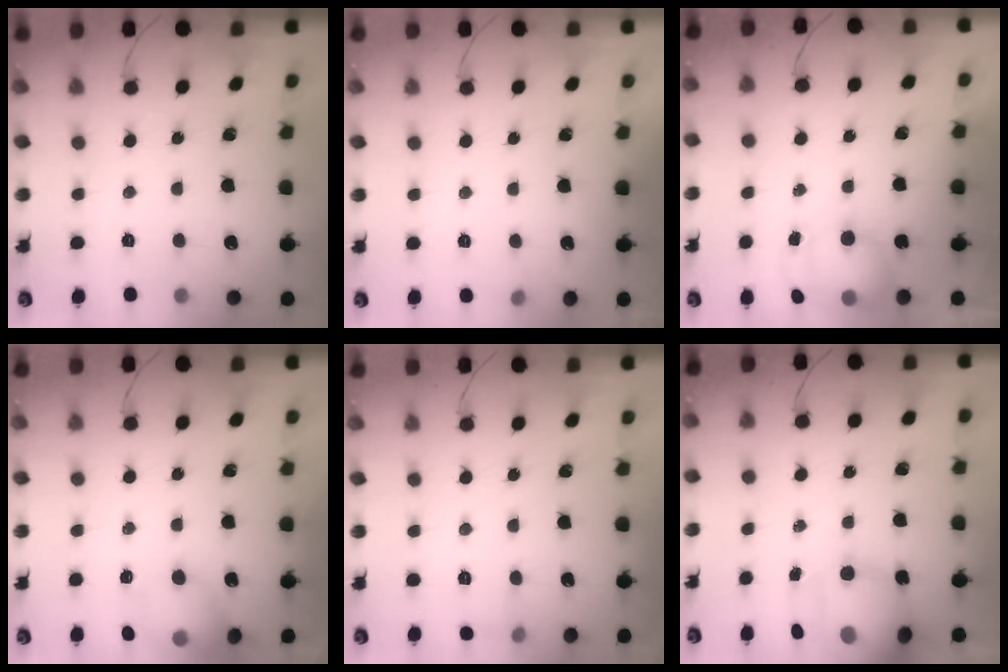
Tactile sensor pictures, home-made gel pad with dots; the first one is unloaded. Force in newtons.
{"total": 3.7, "press": 3.4, "slide": 1.4}
{"total": 8.6, "press": 7.8, "slide": 3.7}
{"total": 14.5, "press": 14.4, "slide": 1.9}
{"total": 4.6, "press": 4.3, "slide": 1.5}
{"total": 15.4, "press": 14.8, "slide": 4.0}